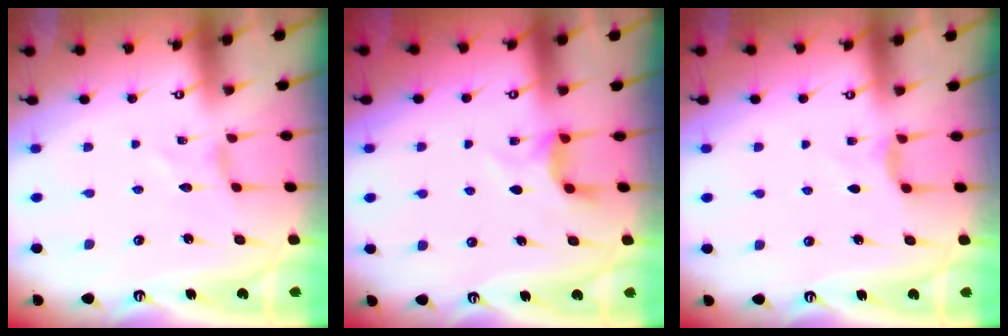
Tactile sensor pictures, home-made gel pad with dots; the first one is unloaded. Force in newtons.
{"total": 5.5, "press": 5.5, "slide": 0.6}
{"total": 3.6, "press": 3.6, "slide": 0.6}